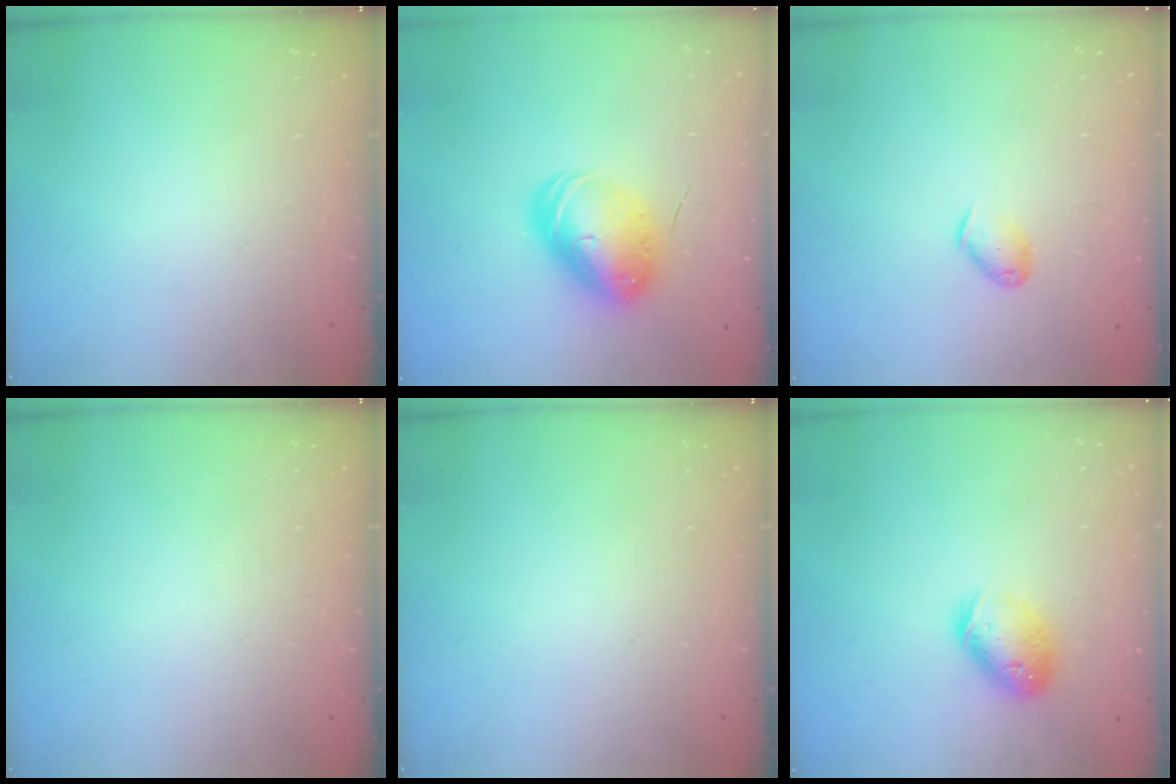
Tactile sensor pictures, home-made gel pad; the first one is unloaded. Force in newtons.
{"total": 10.9, "press": 10.7, "slide": 2.0}
{"total": 6.6, "press": 6.5, "slide": 0.7}
{"total": 0.0}
{"total": 0.0}
{"total": 12.1, "press": 11.9, "slide": 2.0}